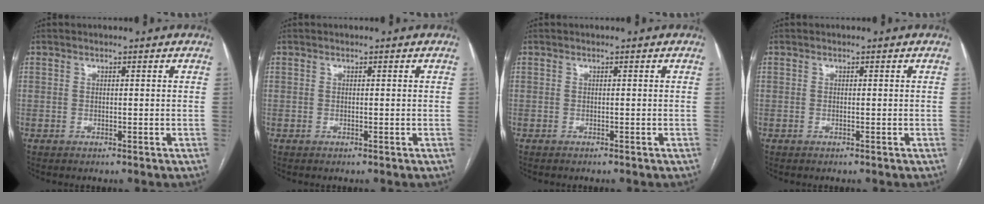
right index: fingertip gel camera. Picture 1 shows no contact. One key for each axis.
{"total": 0.0}
{"total": 0.6, "fx": -0.5, "fy": 0.2, "fz": 0.0, "tx": -0.008, "ty": 0.001, "tz": -0.010}
{"total": 0.0}